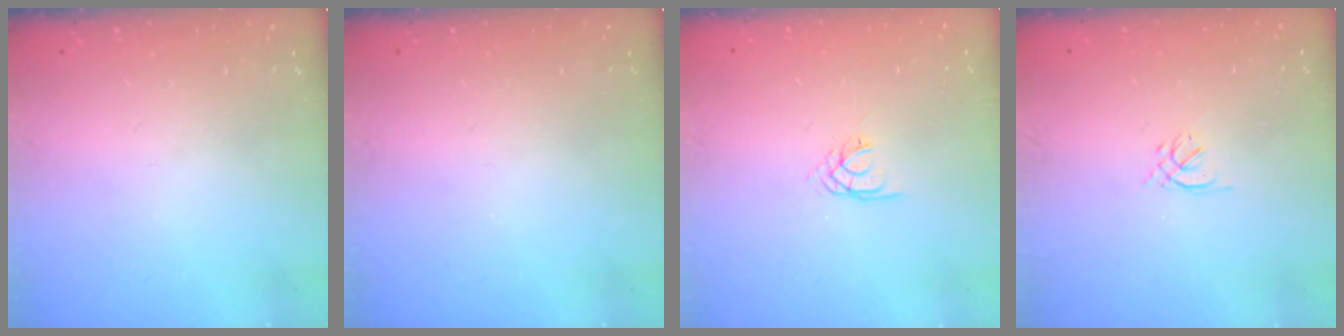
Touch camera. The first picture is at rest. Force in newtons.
{"total": 0.0}
{"total": 1.7, "press": 1.7, "slide": 0.1}
{"total": 1.6, "press": 1.5, "slide": 0.5}